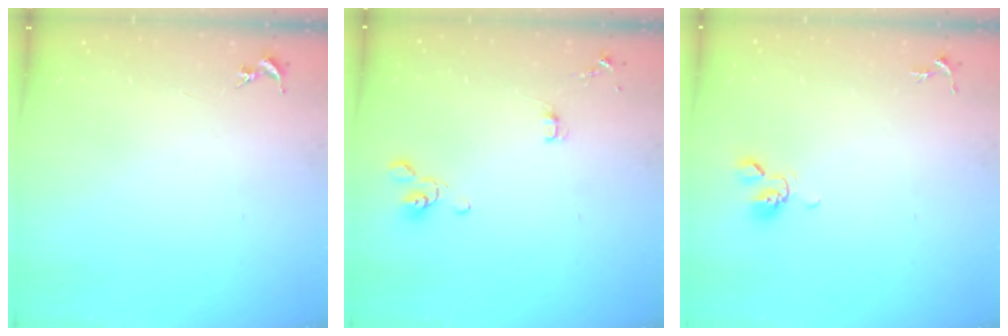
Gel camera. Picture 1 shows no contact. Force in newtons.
{"total": 4.1, "press": 3.9, "slide": 1.4}
{"total": 6.2, "press": 6.0, "slide": 1.5}